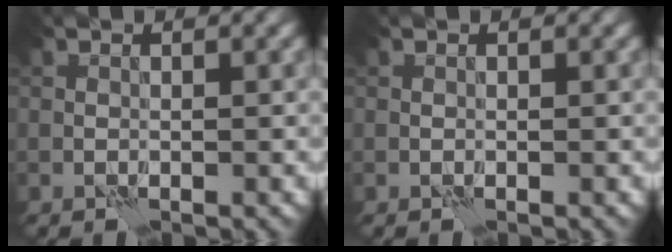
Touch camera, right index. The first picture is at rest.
{"total": 0.0}